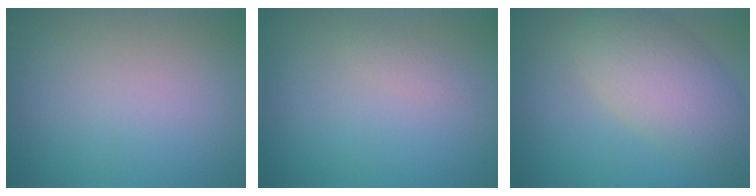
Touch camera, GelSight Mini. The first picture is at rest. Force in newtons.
{"total": 0.8, "press": 0.8, "slide": 0.0}
{"total": 6.5, "press": 6.5, "slide": 0.4}